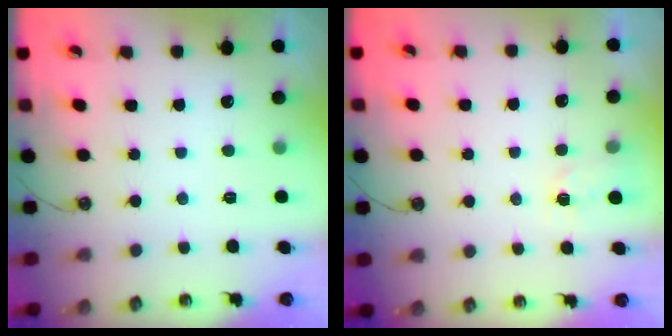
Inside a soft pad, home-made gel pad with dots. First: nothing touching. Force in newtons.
{"total": 2.7, "press": 2.6, "slide": 0.4}